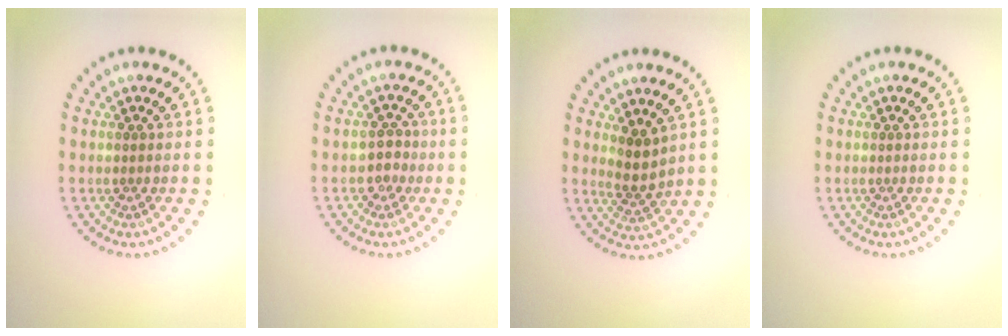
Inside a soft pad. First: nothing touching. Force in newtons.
{"total": 1.6, "press": 1.3, "slide": 1.0}
{"total": 2.2, "press": 1.8, "slide": 1.3}
{"total": 0.0}